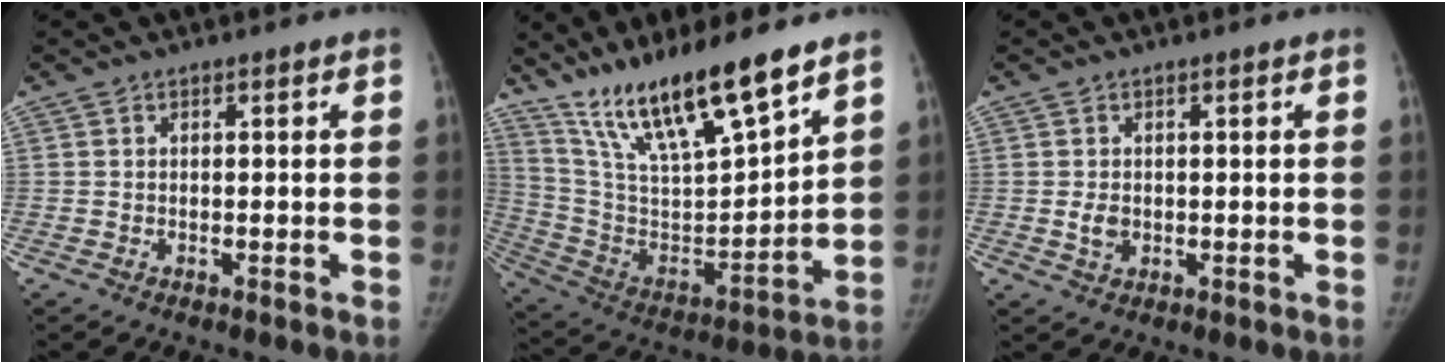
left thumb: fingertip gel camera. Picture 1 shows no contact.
{"total": 21.7, "force": [15.8, 4.3, 14.2], "torque": [-0.226, -0.069, 0.296]}
{"total": 2.3, "force": [0.0, 1.7, 1.5], "torque": [-0.025, -0.003, 0.002]}